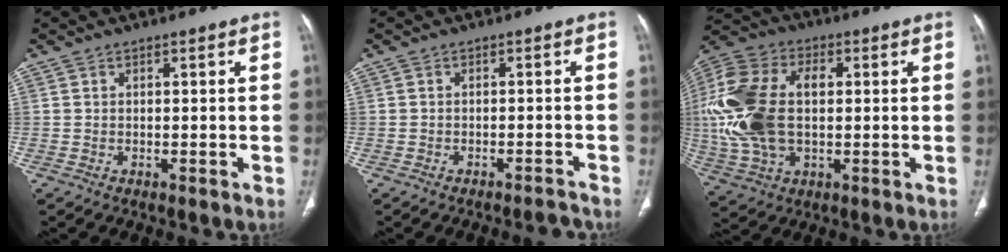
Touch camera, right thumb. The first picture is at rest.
{"total": 2.7, "force": [-2.7, 0.3, 0.6], "torque": [-0.010, 0.019, -0.032]}
{"total": 20.9, "force": [1.2, 12.6, 16.7], "torque": [-0.380, 0.010, 0.027]}